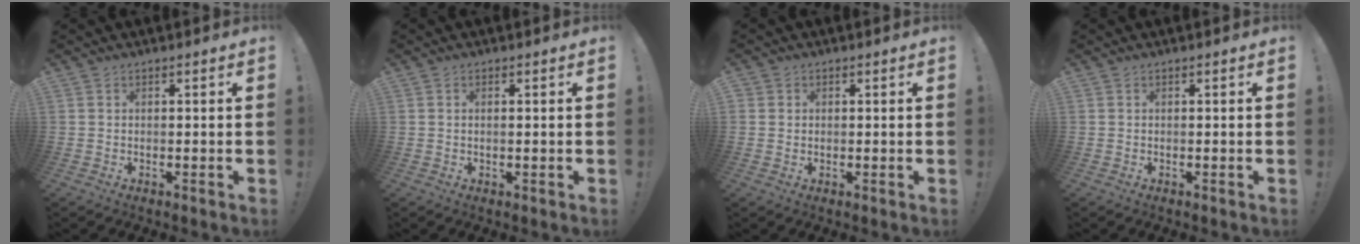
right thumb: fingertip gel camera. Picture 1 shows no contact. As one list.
[{"total": 0.7, "force": [0.3, 0.1, 0.6], "torque": [-0.004, -0.003, 0.004]}, {"total": 1.6, "force": [0.5, 1.5, 0.3], "torque": [0.000, -0.001, 0.008]}, {"total": 0.0}]